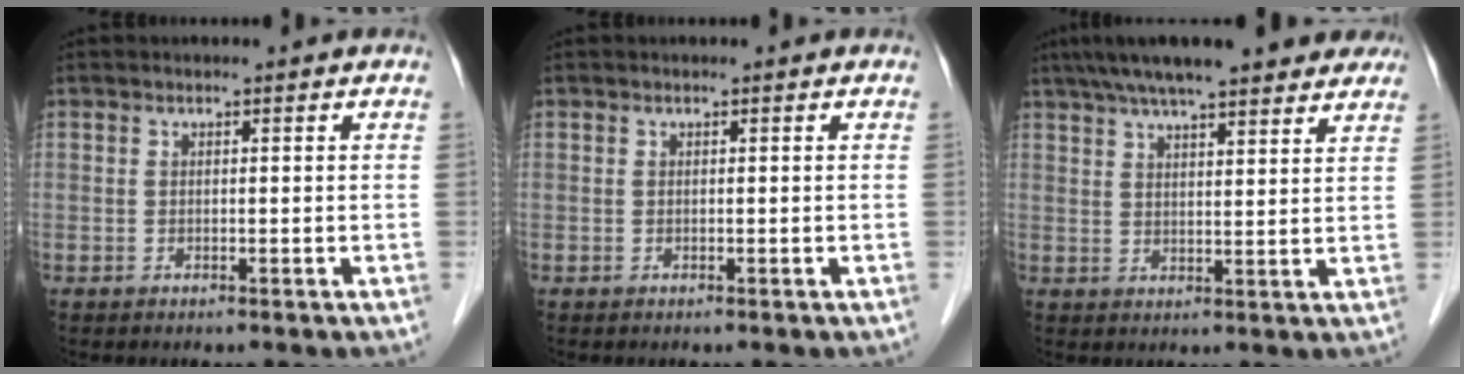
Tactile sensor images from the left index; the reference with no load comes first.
{"total": 0.0}
{"total": 17.6, "force": [14.3, 3.4, 9.5], "torque": [-0.150, 0.045, 0.194]}